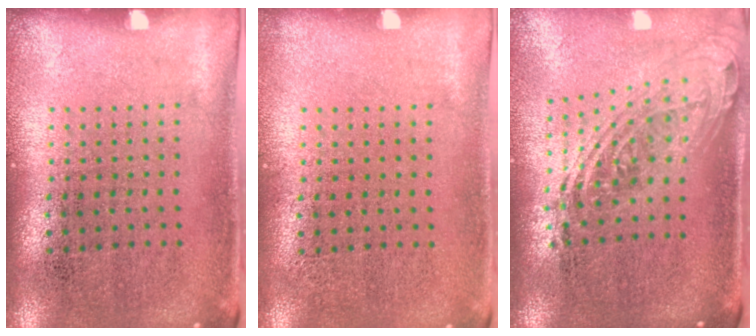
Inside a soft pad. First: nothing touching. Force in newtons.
{"total": 0.0}
{"total": 2.1, "press": 1.5, "slide": 1.4}